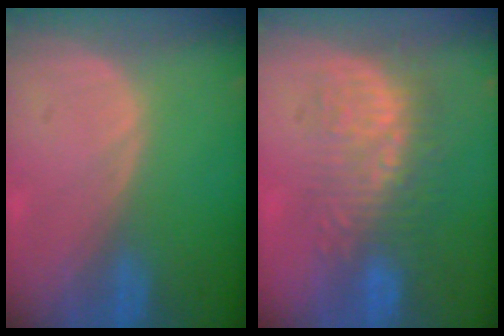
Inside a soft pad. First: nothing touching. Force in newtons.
{"total": 9.1, "press": 8.6, "slide": 2.8}